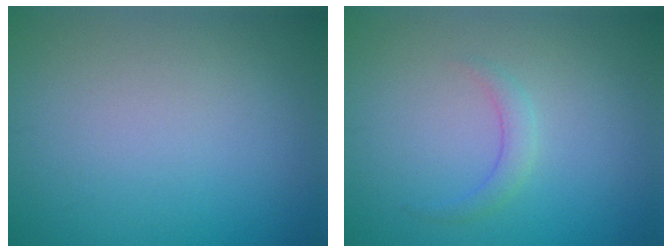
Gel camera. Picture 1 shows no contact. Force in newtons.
{"total": 1.4, "press": 1.4, "slide": 0.1}